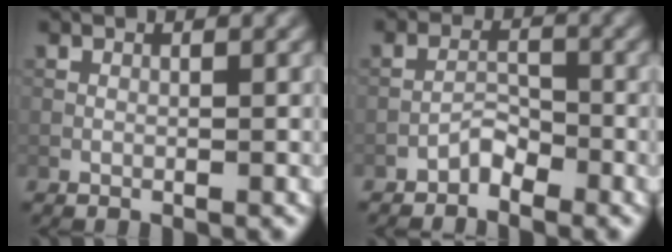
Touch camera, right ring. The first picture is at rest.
{"total": 1.8, "force": [-1.5, 0.8, 0.5], "torque": [-0.004, 0.010, -0.029]}